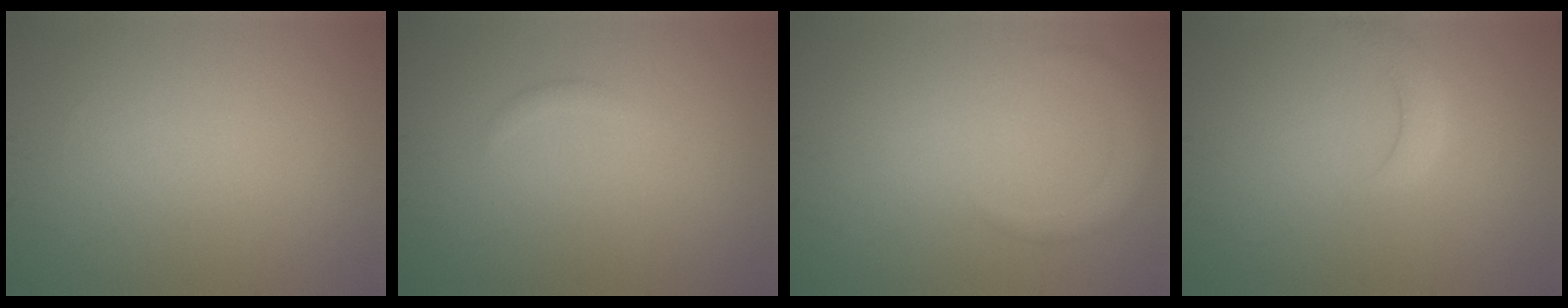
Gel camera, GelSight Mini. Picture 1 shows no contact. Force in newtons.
{"total": 0.7, "press": 0.7, "slide": 0.0}
{"total": 1.9, "press": 1.9, "slide": 0.1}
{"total": 1.9, "press": 1.9, "slide": 0.2}